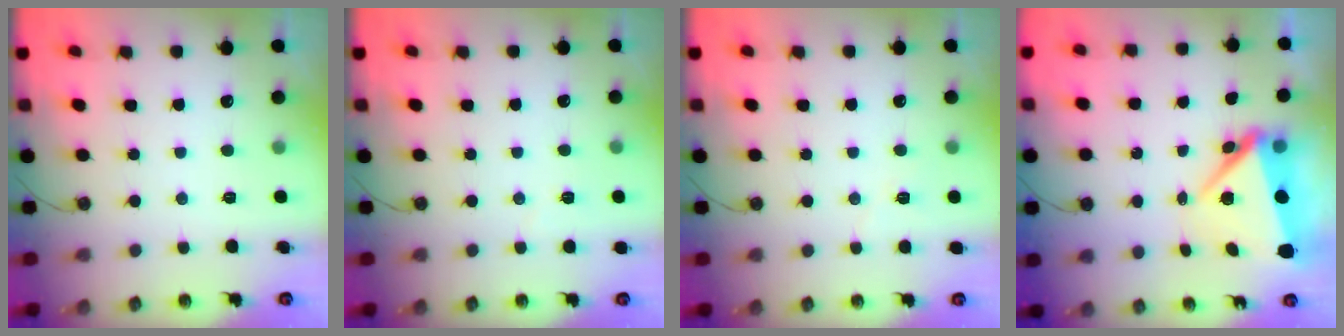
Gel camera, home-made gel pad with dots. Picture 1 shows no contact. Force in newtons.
{"total": 1.5, "press": 1.5, "slide": 0.5}
{"total": 5.2, "press": 4.7, "slide": 2.1}
{"total": 6.8, "press": 6.6, "slide": 1.6}